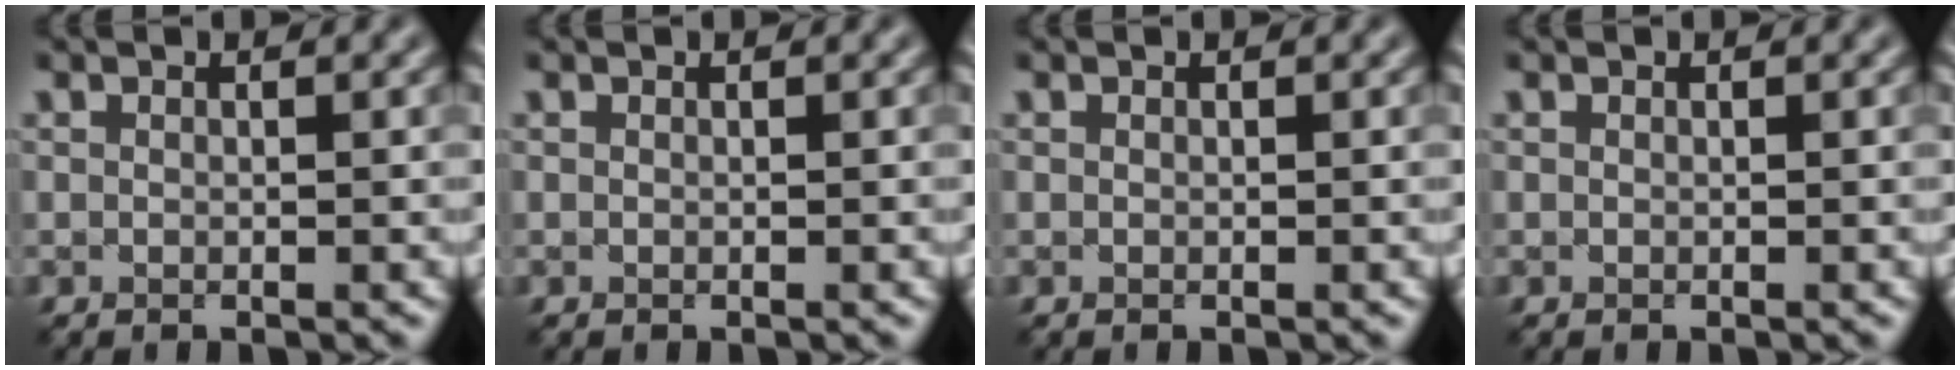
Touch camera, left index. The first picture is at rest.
{"total": 0.0}
{"total": 0.0}
{"total": 0.0}